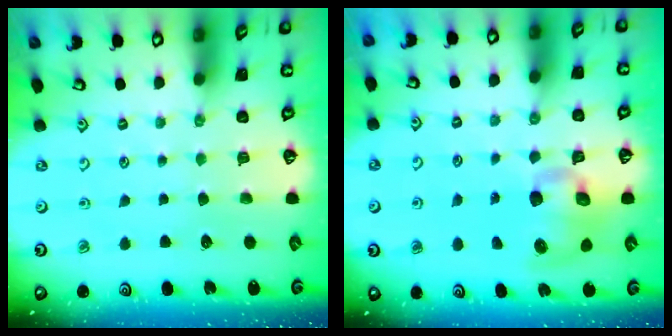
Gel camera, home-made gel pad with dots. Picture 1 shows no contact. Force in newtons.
{"total": 10.3, "press": 10.2, "slide": 1.5}